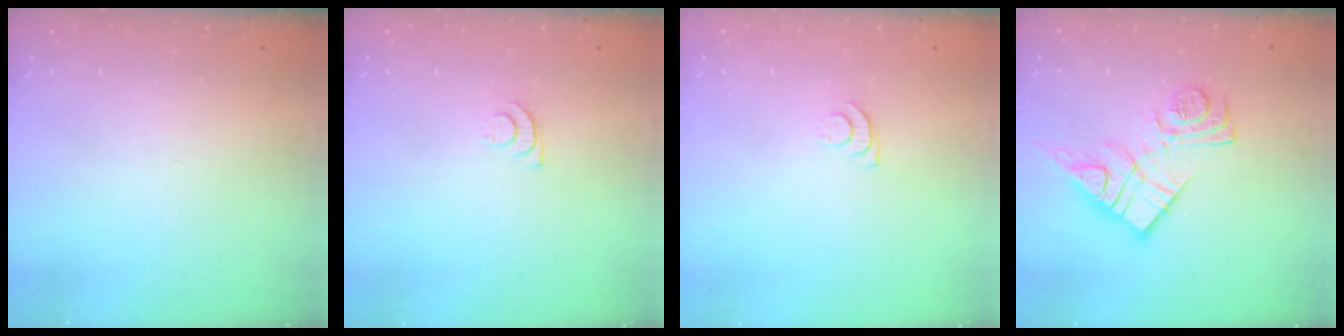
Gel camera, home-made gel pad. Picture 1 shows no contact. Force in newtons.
{"total": 4.1, "press": 4.1, "slide": 0.5}
{"total": 4.1, "press": 4.1, "slide": 0.5}
{"total": 13.5, "press": 13.5, "slide": 0.8}